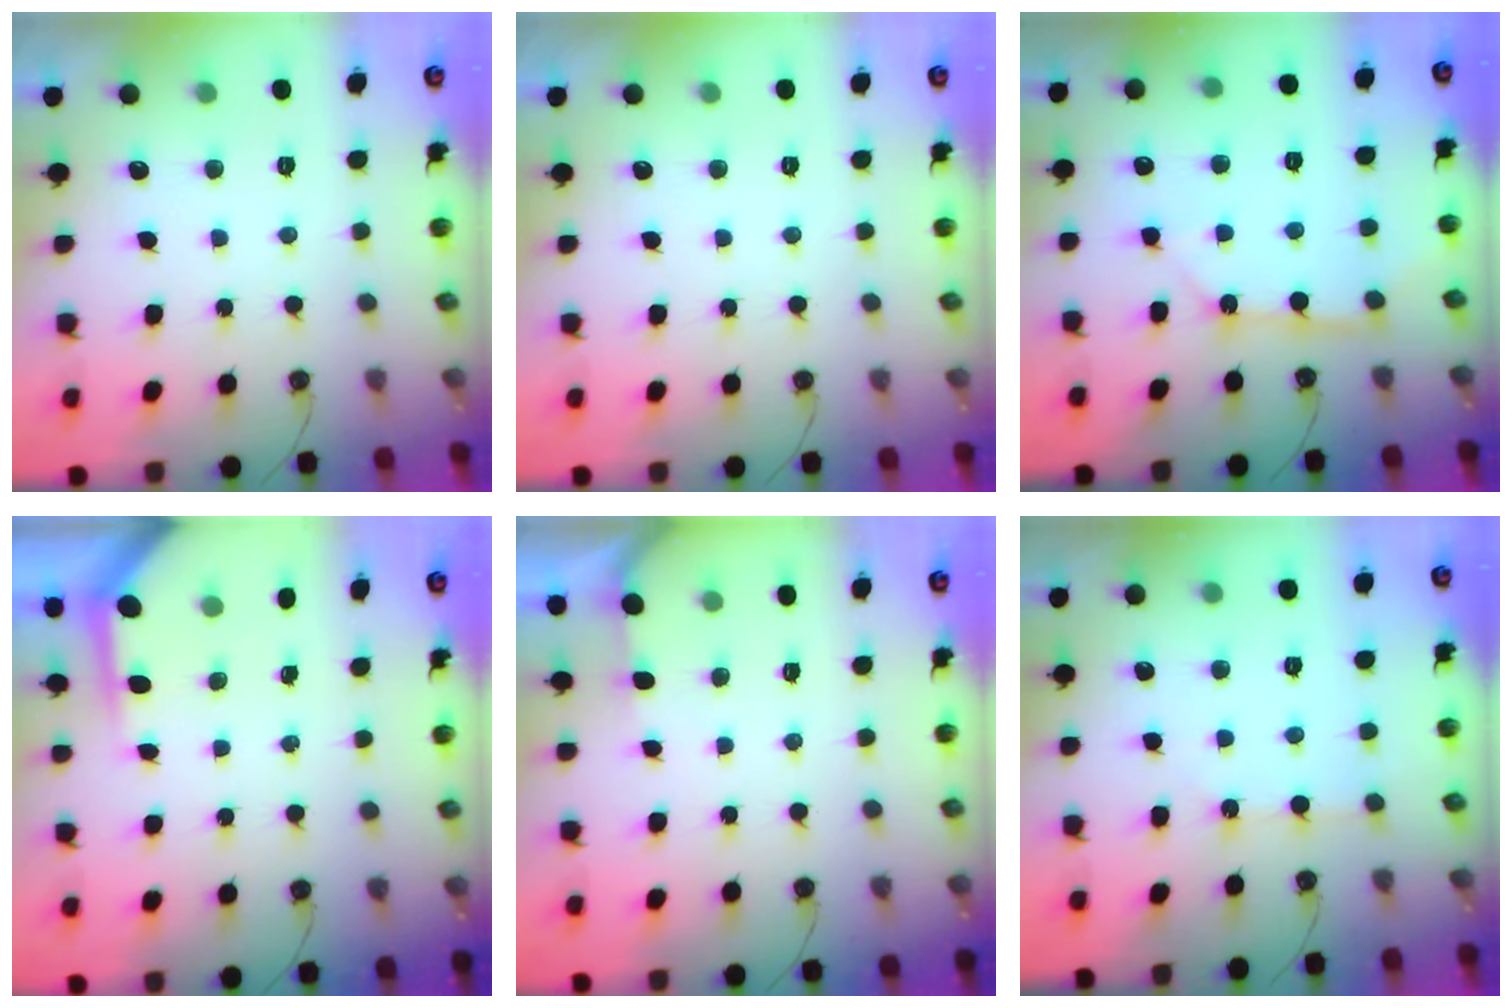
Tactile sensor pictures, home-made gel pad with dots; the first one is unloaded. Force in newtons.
{"total": 0.0}
{"total": 10.4, "press": 10.3, "slide": 1.4}
{"total": 3.9, "press": 3.9, "slide": 0.4}
{"total": 1.9, "press": 1.9, "slide": 0.2}
{"total": 2.0, "press": 1.9, "slide": 0.3}